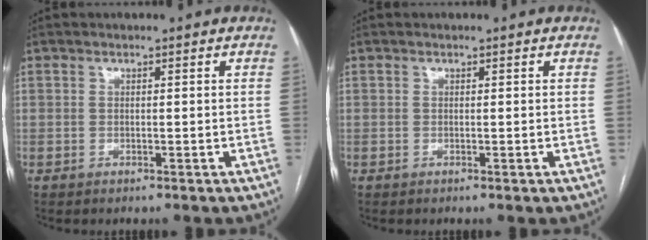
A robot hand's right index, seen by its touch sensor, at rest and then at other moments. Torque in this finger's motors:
{"motor_torque": [0.09, 0.03, 0.04, 0.01]}